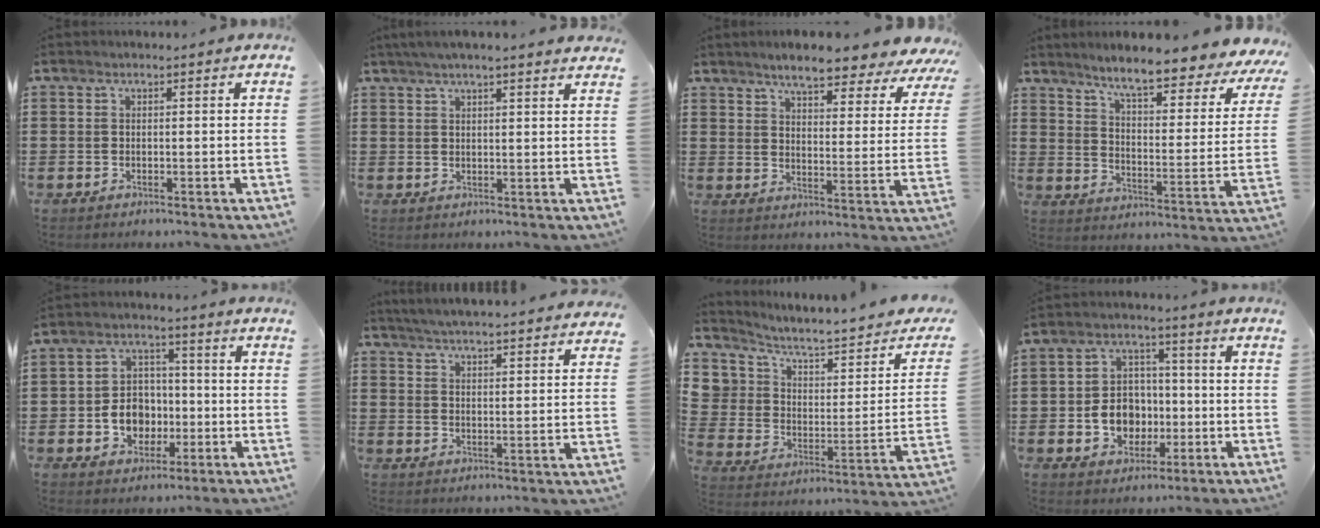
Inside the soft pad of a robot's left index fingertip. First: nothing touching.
{"total": 3.5, "force": [3.1, -0.1, 1.7], "torque": [-0.041, -0.001, 0.056]}
{"total": 7.1, "force": [6.4, 0.6, 2.8], "torque": [-0.067, -0.039, 0.108]}
{"total": 7.1, "force": [5.9, -0.2, 4.1], "torque": [-0.095, -0.043, 0.090]}
{"total": 6.6, "force": [-1.5, 5.6, 3.1], "torque": [-0.068, 0.012, -0.029]}
{"total": 5.1, "force": [5.0, -0.8, 0.6], "torque": [-0.034, -0.033, 0.086]}
{"total": 3.6, "force": [2.4, 2.7, 0.3], "torque": [-0.036, -0.032, 0.035]}
{"total": 7.4, "force": [-1.4, 6.4, 3.6], "torque": [-0.070, 0.013, -0.027]}